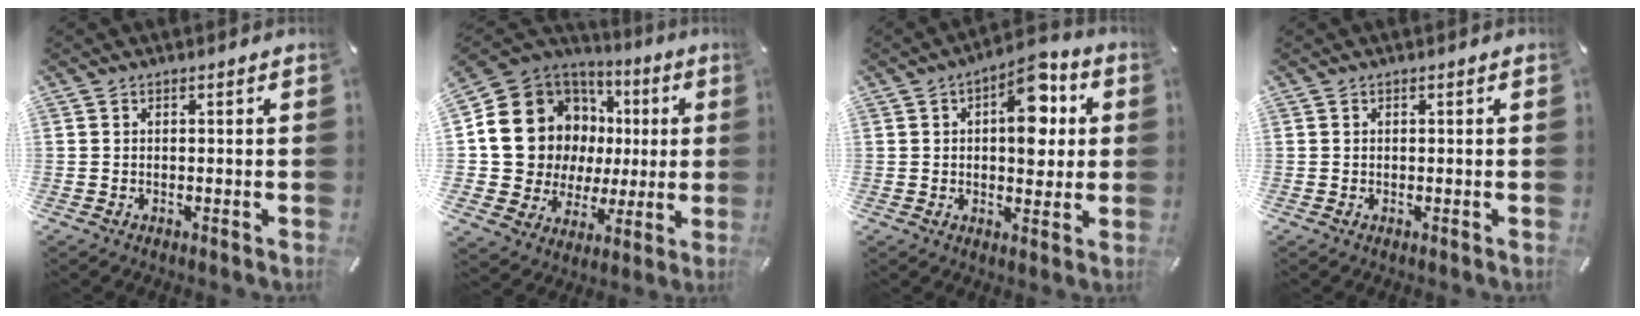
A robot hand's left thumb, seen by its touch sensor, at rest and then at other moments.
{"total": 16.1, "force": [3.2, 14.7, 5.9], "torque": [-0.108, -0.035, 0.091]}
{"total": 11.8, "force": [3.3, 6.4, 9.3], "torque": [-0.111, -0.016, 0.053]}
{"total": 0.0}